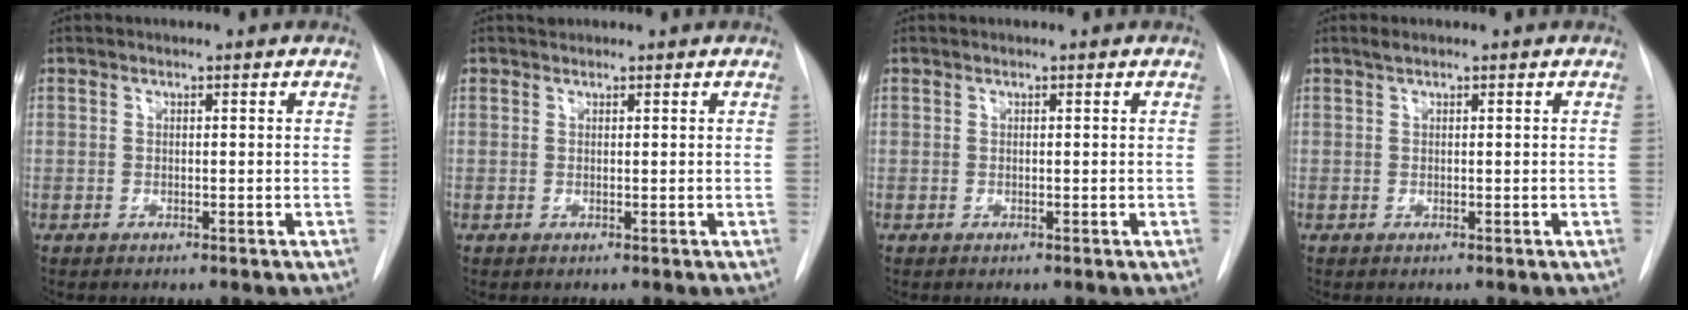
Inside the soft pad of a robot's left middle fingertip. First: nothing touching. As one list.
[{"total": 0.7, "force": [0.6, 0.3, -0.1], "torque": [-0.005, 0.010, 0.011]}, {"total": 0.0}, {"total": 0.6, "force": [0.5, 0.0, 0.4], "torque": [-0.013, 0.005, 0.012]}]